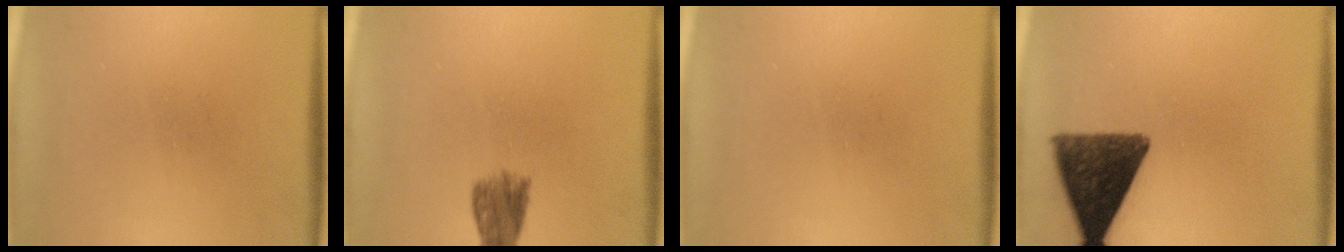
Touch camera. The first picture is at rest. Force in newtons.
{"total": 4.8}
{"total": 0.0}
{"total": 12.0}